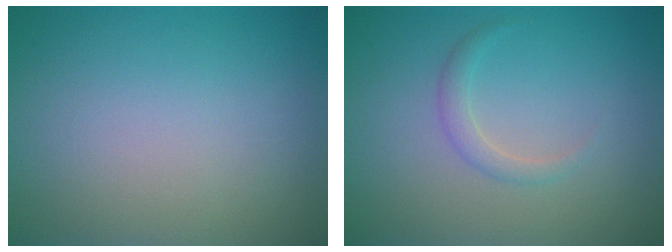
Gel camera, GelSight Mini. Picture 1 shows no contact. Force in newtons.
{"total": 1.3, "press": 1.2, "slide": 0.1}